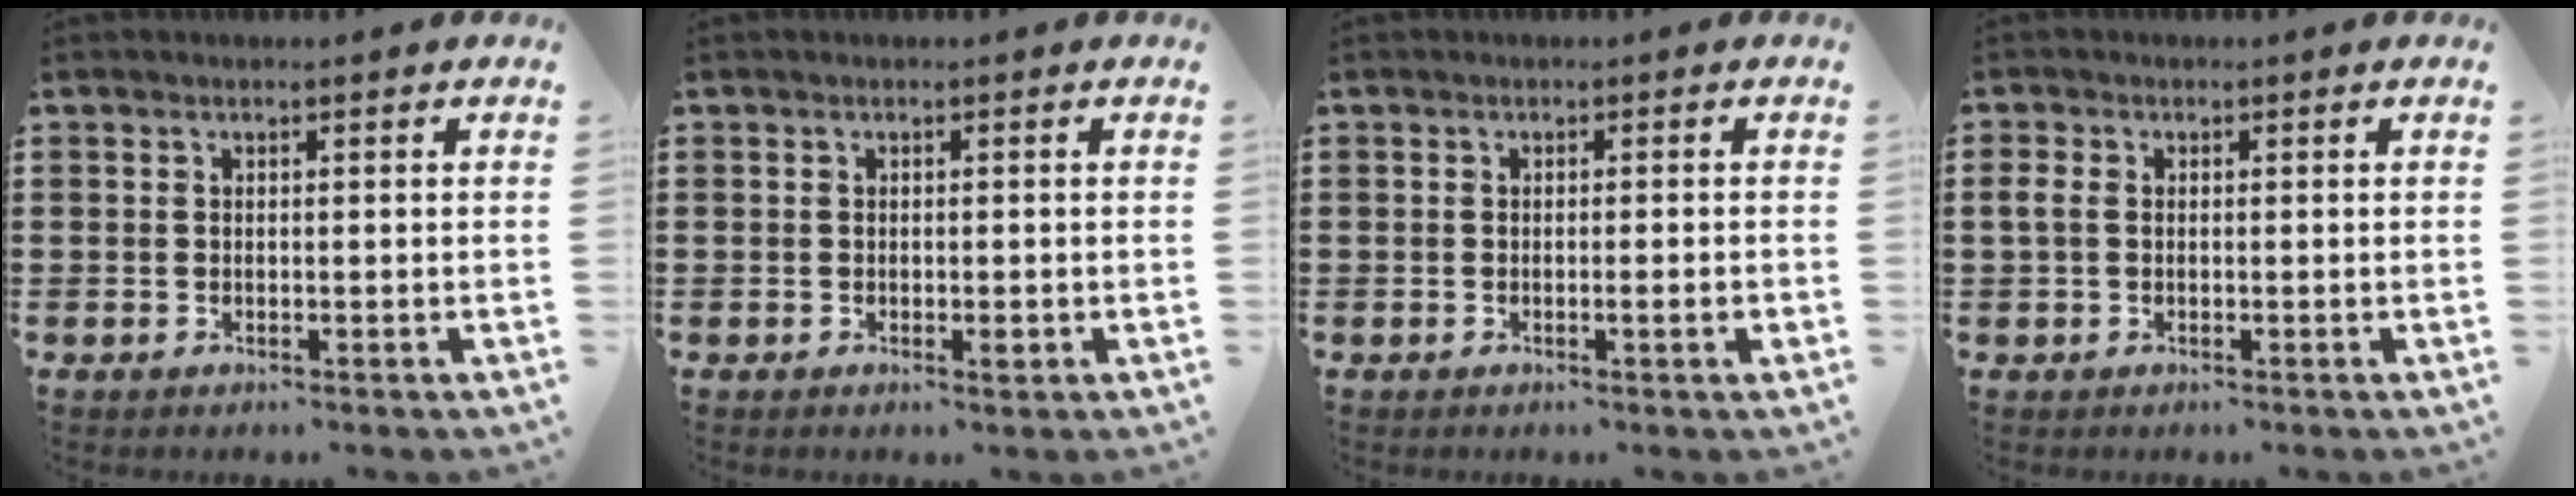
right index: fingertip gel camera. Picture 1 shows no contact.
{"total": 1.1, "force": [-0.3, 0.3, 0.9], "torque": [-0.017, -0.004, -0.005]}
{"total": 1.3, "force": [-0.4, -0.1, 1.3], "torque": [-0.019, -0.003, -0.007]}
{"total": 1.8, "force": [0.1, 1.4, 1.2], "torque": [-0.035, 0.004, -0.002]}